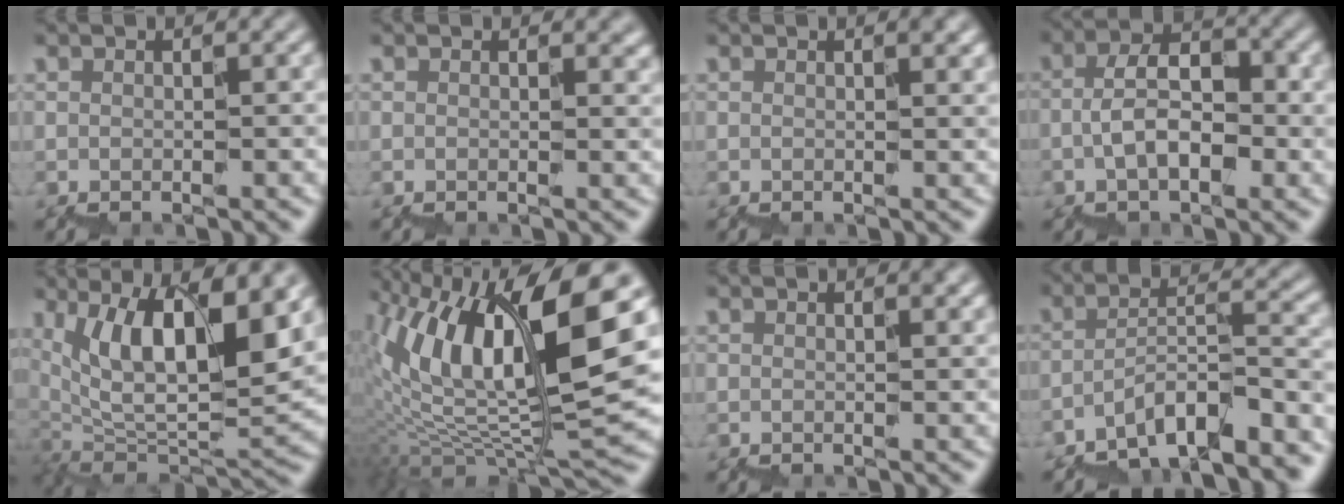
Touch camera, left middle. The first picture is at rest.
{"total": 1.8, "force": [0.8, 0.9, 1.3], "torque": [0.000, 0.012, 0.007]}
{"total": 2.1, "force": [0.8, 0.9, 1.7], "torque": [-0.008, 0.015, 0.009]}
{"total": 3.7, "force": [-0.6, 2.1, 3.0], "torque": [-0.063, 0.021, -0.014]}
{"total": 10.4, "force": [4.7, 3.6, 8.5], "torque": [-0.136, 0.002, 0.087]}
{"total": 15.5, "force": [4.1, 5.4, 13.9], "torque": [-0.273, 0.014, 0.084]}
{"total": 1.2, "force": [0.6, 0.4, 0.8], "torque": [-0.002, 0.009, 0.008]}
{"total": 8.4, "force": [-7.0, 1.7, 4.4], "torque": [-0.070, 0.023, -0.118]}